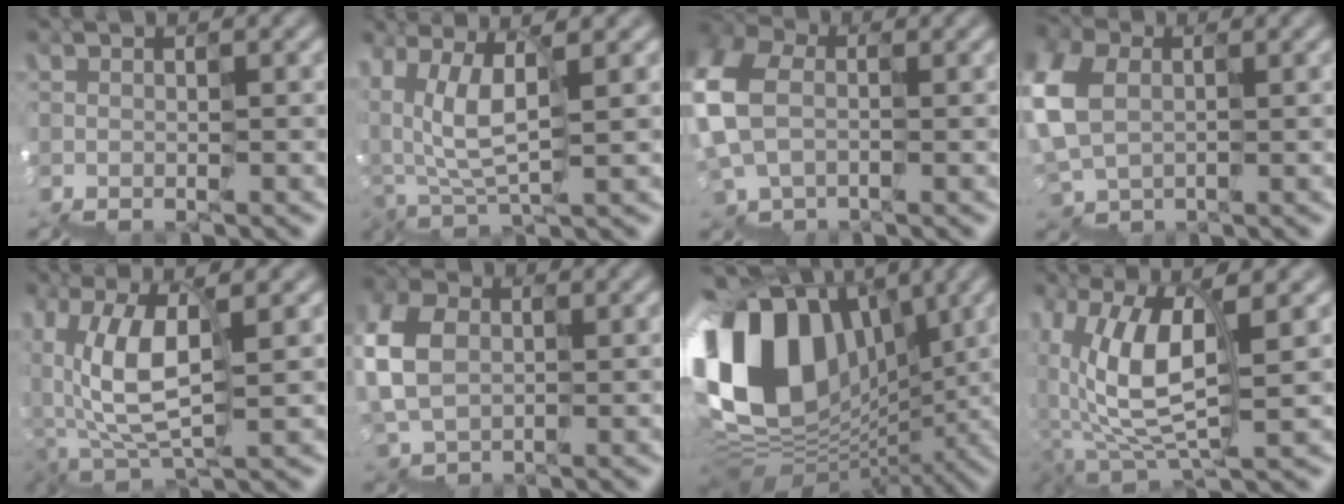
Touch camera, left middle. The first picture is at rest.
{"total": 3.5, "force": [2.3, 1.5, 2.2], "torque": [-0.068, 0.019, 0.042]}
{"total": 4.7, "force": [0.5, 4.1, 2.4], "torque": [-0.089, 0.016, 0.003]}
{"total": 4.0, "force": [0.9, 3.5, 1.8], "torque": [-0.073, 0.016, 0.014]}
{"total": 4.9, "force": [1.7, 2.8, 3.6], "torque": [-0.096, 0.018, 0.029]}
{"total": 4.5, "force": [0.8, 3.9, 2.0], "torque": [-0.068, 0.025, 0.011]}
{"total": 13.7, "force": [4.1, 10.4, 7.9], "torque": [-0.174, 0.047, 0.060]}
{"total": 5.8, "force": [1.9, 3.1, 4.5], "torque": [-0.107, 0.012, 0.034]}